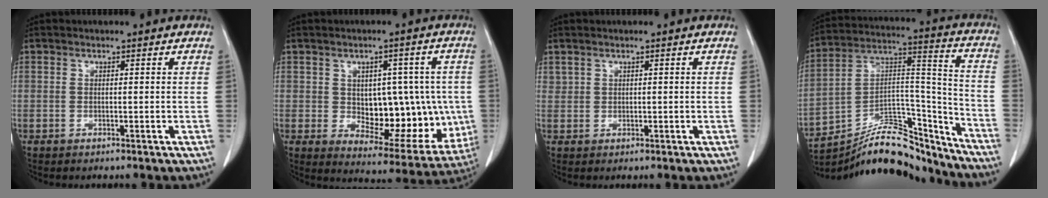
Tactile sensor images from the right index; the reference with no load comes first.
{"total": 15.1, "force": [-0.4, 8.3, 12.5], "torque": [-0.160, 0.015, 0.023]}
{"total": 0.9, "force": [0.7, 0.6, 0.1], "torque": [0.006, 0.006, 0.014]}
{"total": 21.1, "force": [-19.5, 4.9, 6.5], "torque": [-0.134, 0.043, -0.316]}